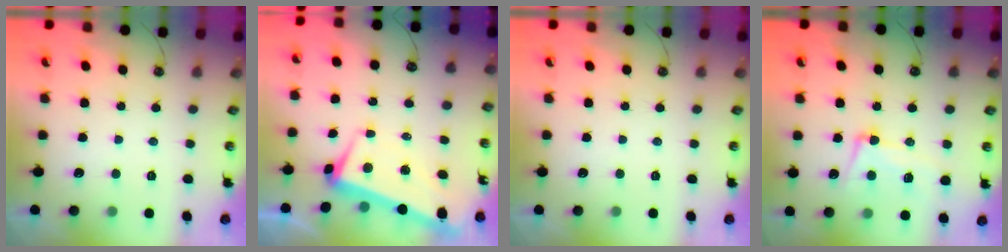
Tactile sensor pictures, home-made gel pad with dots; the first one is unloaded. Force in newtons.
{"total": 2.1, "press": 0.6, "slide": 2.0}
{"total": 0.0}
{"total": 12.2, "press": 12.1, "slide": 1.8}